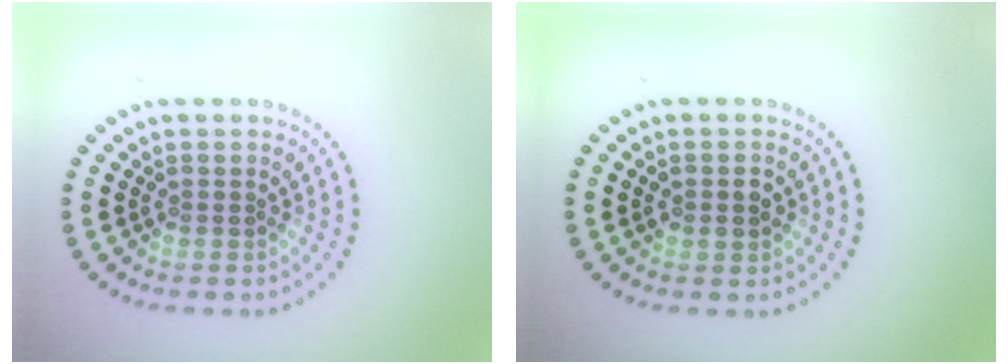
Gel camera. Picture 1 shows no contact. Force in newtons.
{"total": 1.8, "press": 1.8, "slide": 0.2}